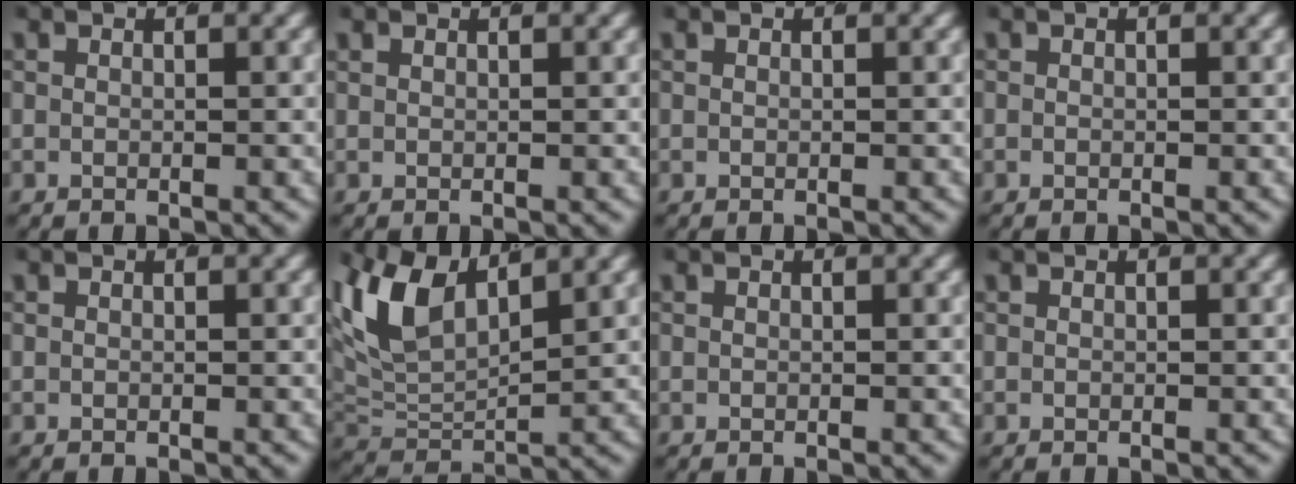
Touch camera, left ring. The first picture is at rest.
{"total": 0.6, "force": [0.5, -0.3, 0.2], "torque": [0.002, -0.003, 0.014]}
{"total": 0.0}
{"total": 0.0}
{"total": 0.0}
{"total": 8.2, "force": [2.9, 5.0, 5.8], "torque": [-0.145, -0.013, 0.062]}
{"total": 0.0}
{"total": 0.0}